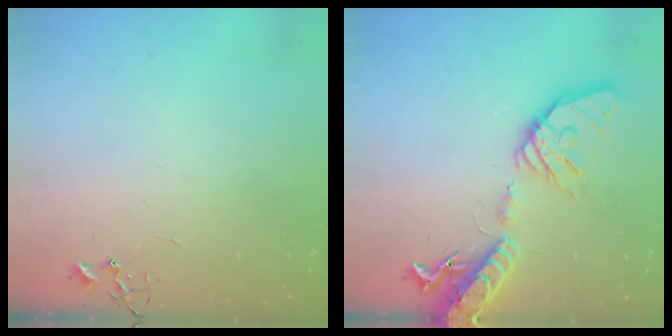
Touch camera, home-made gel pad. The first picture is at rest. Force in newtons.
{"total": 22.7, "press": 22.4, "slide": 3.7}